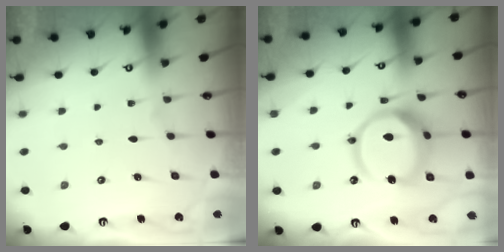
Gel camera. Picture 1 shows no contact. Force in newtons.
{"total": 16.3, "press": 16.2, "slide": 2.0}